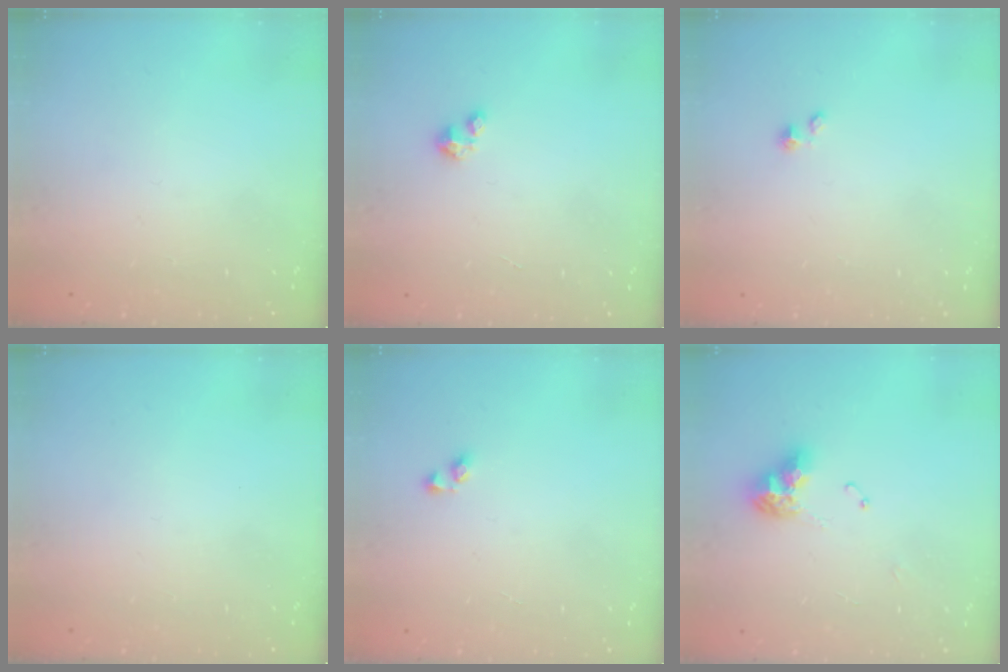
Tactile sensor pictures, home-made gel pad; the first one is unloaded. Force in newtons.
{"total": 0.9, "press": 0.9, "slide": 0.2}
{"total": 1.5, "press": 1.5, "slide": 0.0}
{"total": 0.0}
{"total": 2.9, "press": 2.9, "slide": 0.3}
{"total": 9.4, "press": 9.4, "slide": 1.1}